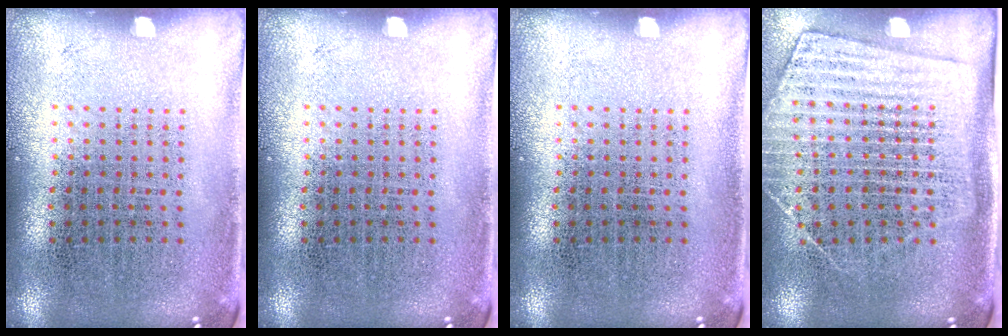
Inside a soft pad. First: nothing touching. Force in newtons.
{"total": 0.0}
{"total": 0.0}
{"total": 1.9, "press": 1.6, "slide": 0.9}